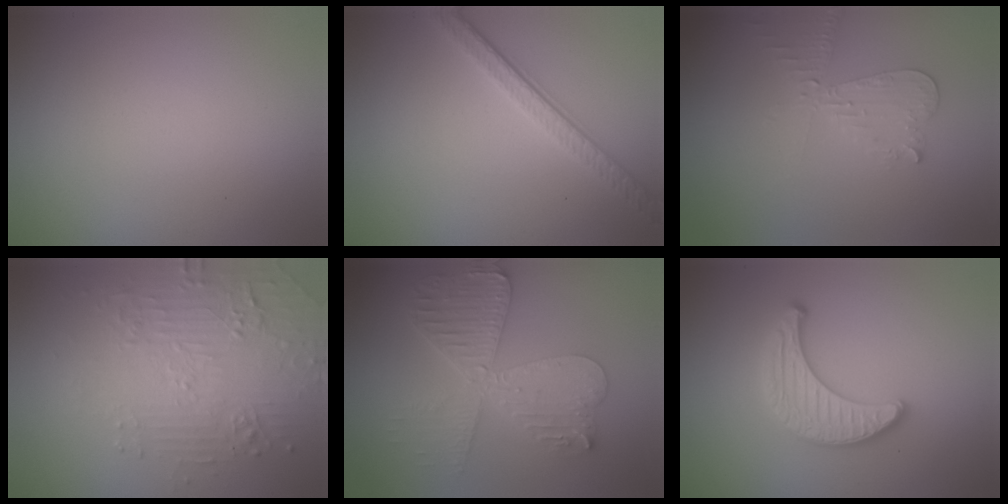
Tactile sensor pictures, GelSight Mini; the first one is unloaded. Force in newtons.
{"total": 3.5, "press": 2.6, "slide": 2.4}
{"total": 2.4, "press": 2.4, "slide": 0.5}
{"total": 4.7, "press": 3.5, "slide": 3.2}
{"total": 5.5, "press": 5.5, "slide": 0.8}
{"total": 3.1, "press": 3.1, "slide": 0.2}